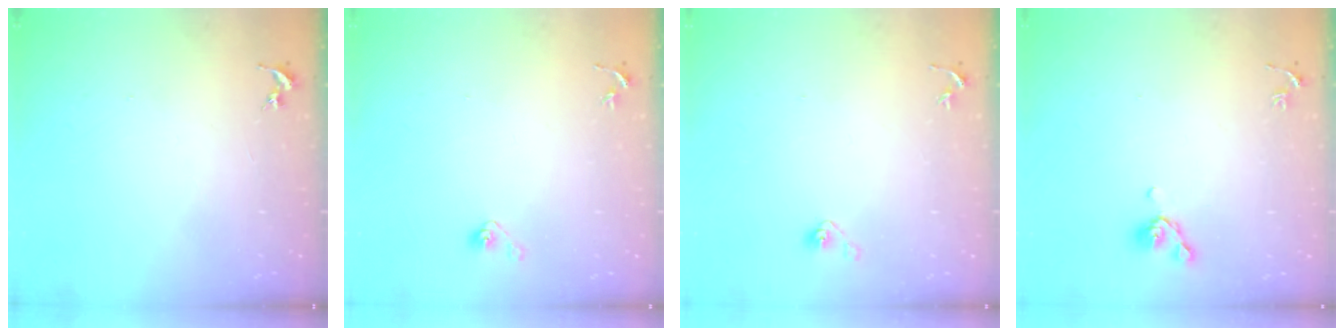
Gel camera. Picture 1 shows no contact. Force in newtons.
{"total": 4.0, "press": 3.6, "slide": 1.8}
{"total": 3.9, "press": 3.4, "slide": 1.9}
{"total": 6.5, "press": 6.4, "slide": 1.3}